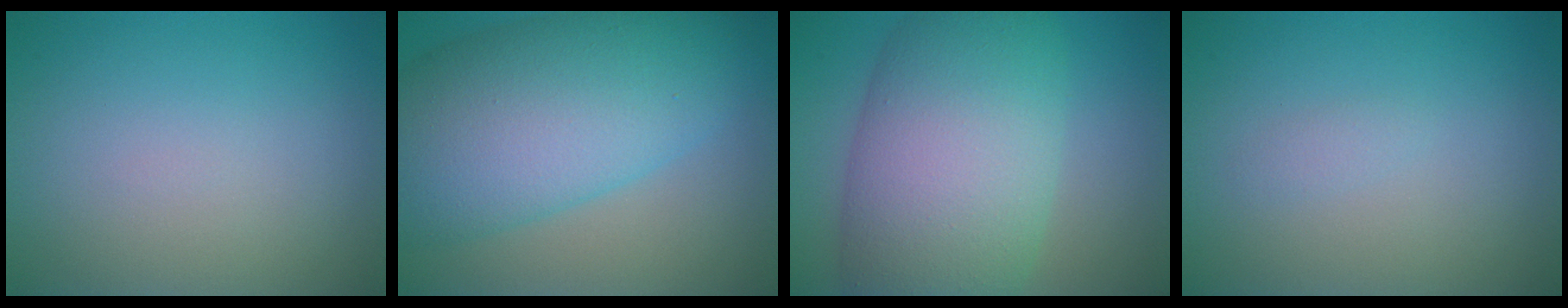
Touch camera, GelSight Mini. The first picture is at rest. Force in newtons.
{"total": 12.2, "press": 12.2, "slide": 0.3}
{"total": 12.2, "press": 12.1, "slide": 0.4}
{"total": 0.6, "press": 0.6, "slide": 0.0}